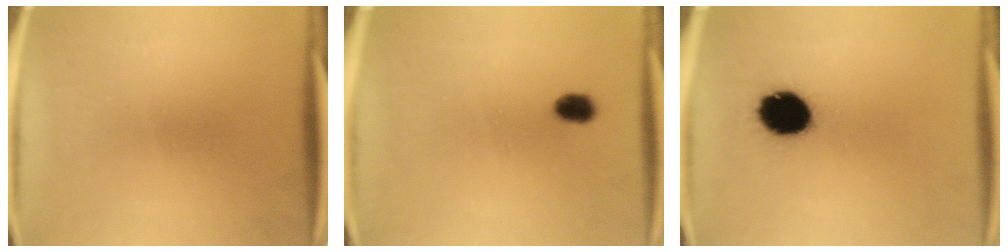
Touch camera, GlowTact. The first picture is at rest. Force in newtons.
{"total": 2.6}
{"total": 12.2}